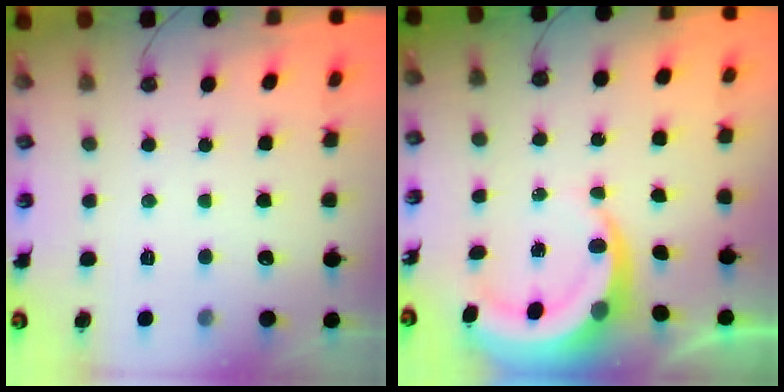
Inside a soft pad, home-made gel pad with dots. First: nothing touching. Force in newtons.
{"total": 7.1, "press": 7.1, "slide": 1.0}